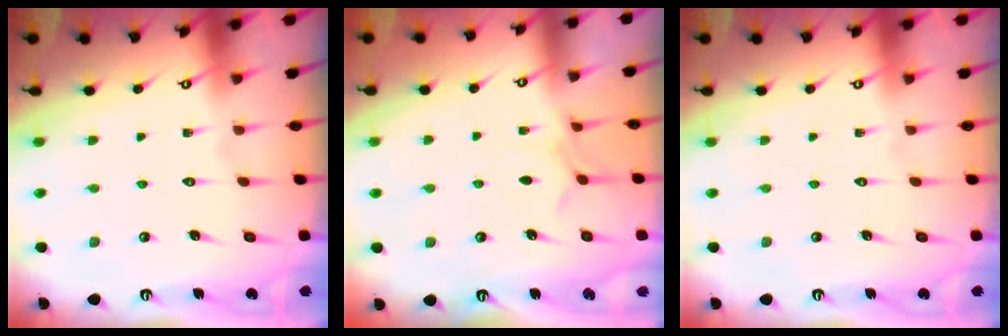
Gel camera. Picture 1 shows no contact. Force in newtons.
{"total": 3.9, "press": 3.9, "slide": 0.2}
{"total": 0.0}